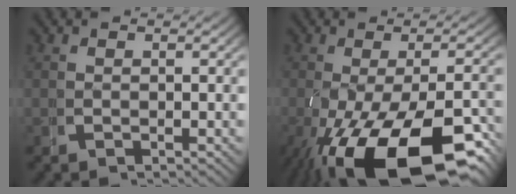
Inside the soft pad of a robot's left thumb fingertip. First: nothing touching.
{"total": 14.2, "force": [-5.6, 6.6, 11.3], "torque": [-0.202, -0.055, -0.045]}